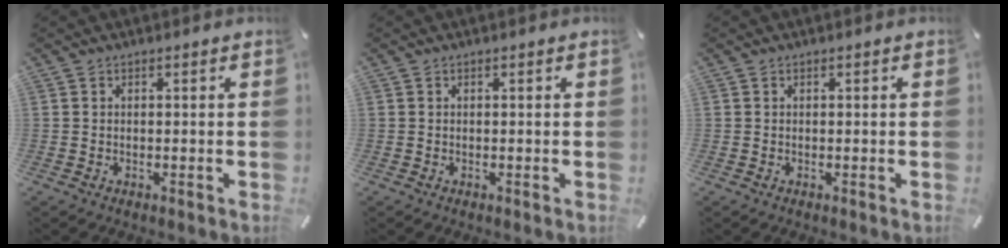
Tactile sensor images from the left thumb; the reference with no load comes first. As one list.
[{"total": 0.0}, {"total": 0.0}]